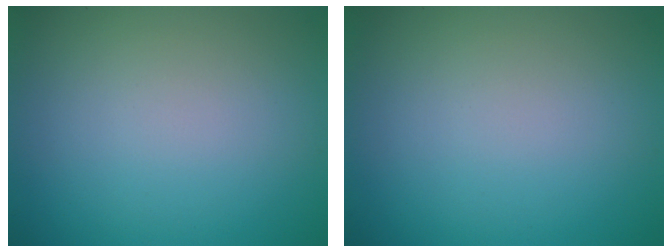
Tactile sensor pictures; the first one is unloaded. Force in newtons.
{"total": 0.0}